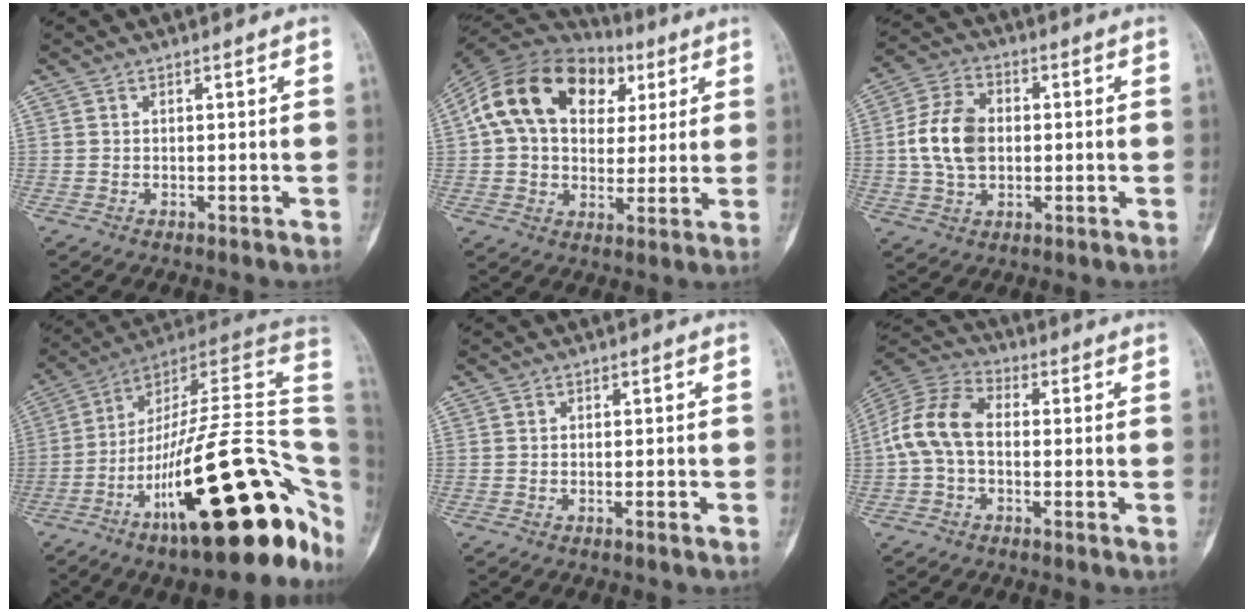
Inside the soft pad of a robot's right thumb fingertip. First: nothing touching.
{"total": 20.9, "force": [6.4, 14.4, 13.8], "torque": [-0.230, 0.024, 0.101]}
{"total": 10.6, "force": [0.1, 7.4, 7.7], "torque": [-0.135, 0.014, -0.001]}
{"total": 33.1, "force": [-10.5, 10.1, 29.8], "torque": [-0.362, 0.063, -0.161]}
{"total": 1.1, "force": [-0.6, 0.0, 0.9], "torque": [-0.023, 0.004, -0.006]}
{"total": 10.7, "force": [-0.7, 6.8, 8.2], "torque": [-0.166, 0.031, -0.026]}